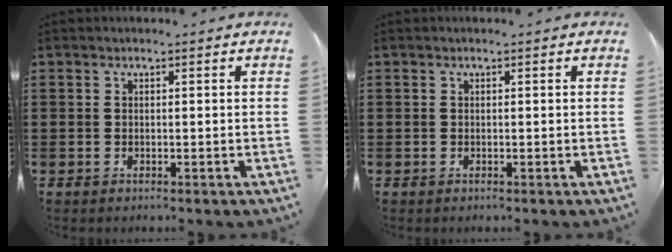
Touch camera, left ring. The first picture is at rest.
{"total": 0.0}